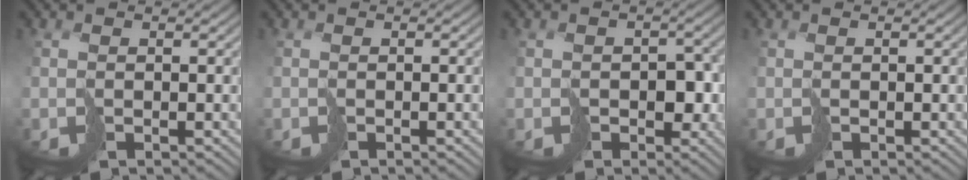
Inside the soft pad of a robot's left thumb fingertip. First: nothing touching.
{"total": 0.8, "force": [-0.3, 0.0, 0.8], "torque": [-0.011, 0.000, -0.006]}
{"total": 3.7, "force": [-0.9, 2.9, 2.1], "torque": [-0.032, -0.007, -0.013]}
{"total": 0.0}